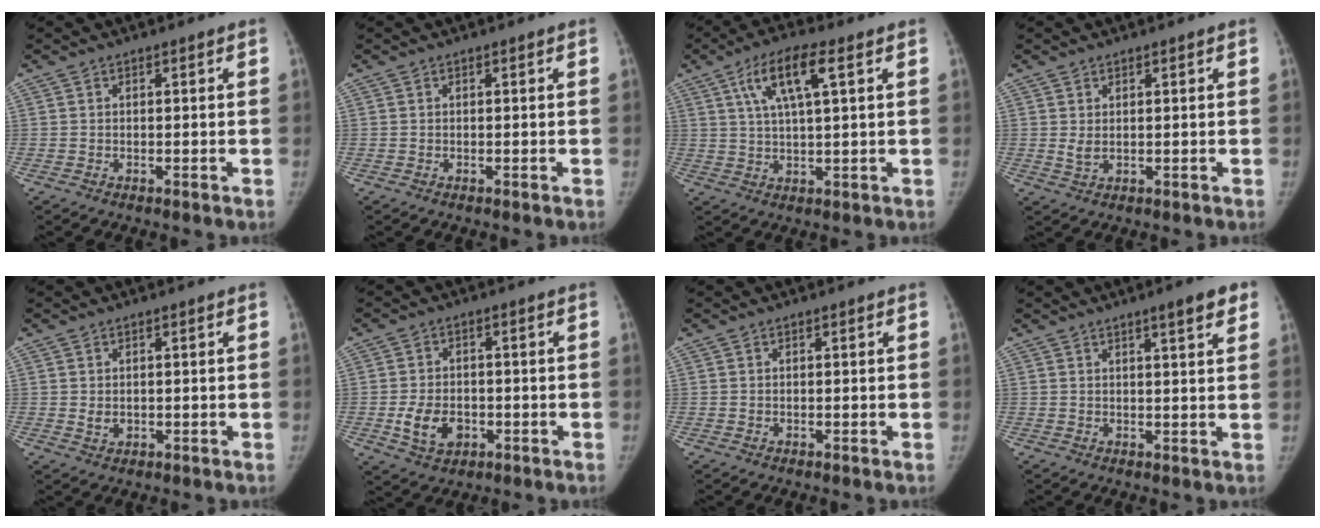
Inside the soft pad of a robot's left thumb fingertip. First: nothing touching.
{"total": 0.0}
{"total": 9.9, "force": [3.9, 2.5, 8.8], "torque": [-0.173, 0.004, 0.072]}
{"total": 1.6, "force": [0.3, 1.0, 1.3], "torque": [-0.021, -0.002, 0.010]}
{"total": 1.9, "force": [0.0, 1.5, 1.1], "torque": [-0.012, -0.001, 0.004]}
{"total": 7.2, "force": [-2.1, 5.1, 4.5], "torque": [-0.070, 0.007, -0.030]}
{"total": 0.0}
{"total": 5.6, "force": [3.3, 0.8, 4.5], "torque": [-0.052, -0.012, 0.042]}